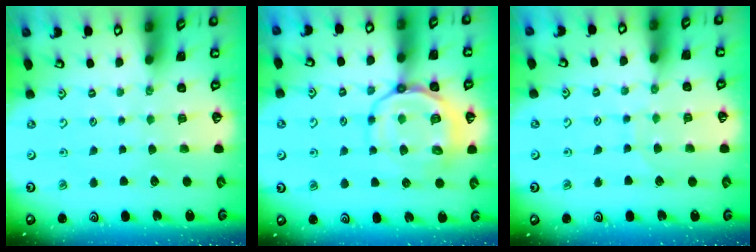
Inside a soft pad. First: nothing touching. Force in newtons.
{"total": 13.7, "press": 13.5, "slide": 1.7}
{"total": 5.6, "press": 5.6, "slide": 0.1}